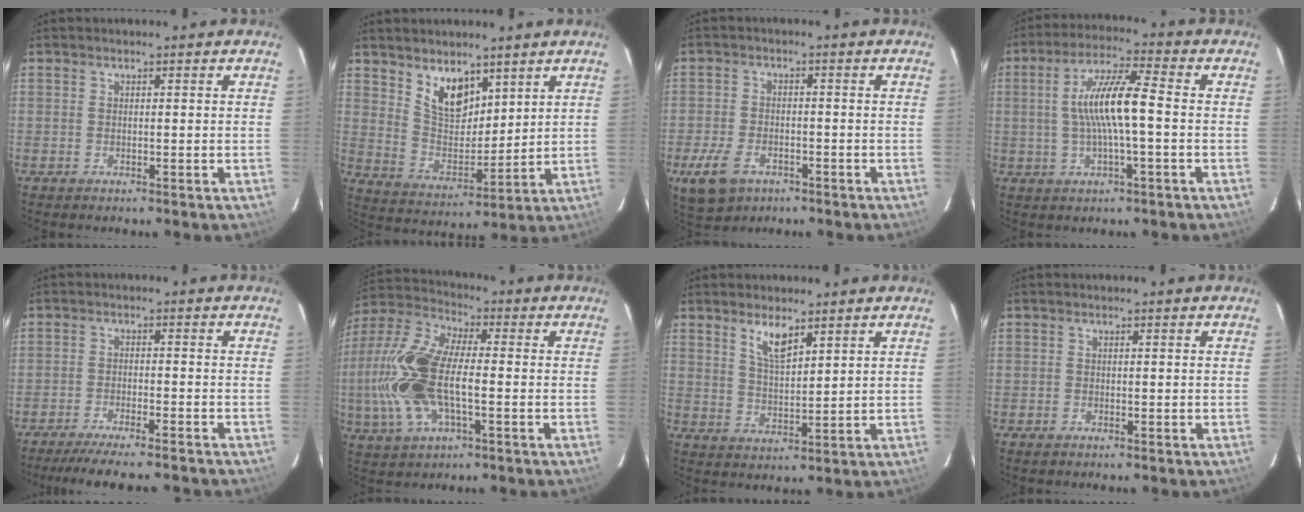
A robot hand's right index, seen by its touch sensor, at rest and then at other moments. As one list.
[{"total": 9.5, "force": [6.3, 5.1, 5.0], "torque": [-0.081, 0.000, 0.128]}, {"total": 8.8, "force": [-4.9, 5.3, 4.9], "torque": [-0.125, -0.011, -0.084]}, {"total": 10.2, "force": [-0.4, 1.2, 10.1], "torque": [-0.187, 0.012, -0.006]}, {"total": 11.7, "force": [-10.5, 1.2, 5.1], "torque": [-0.106, -0.017, -0.156]}, {"total": 18.8, "force": [-2.6, 8.3, 16.7], "torque": [-0.361, 0.001, -0.054]}, {"total": 5.4, "force": [3.6, 1.7, 3.7], "torque": [-0.068, -0.003, 0.071]}, {"total": 0.8, "force": [-0.6, 0.5, 0.2], "torque": [-0.005, -0.001, -0.010]}]